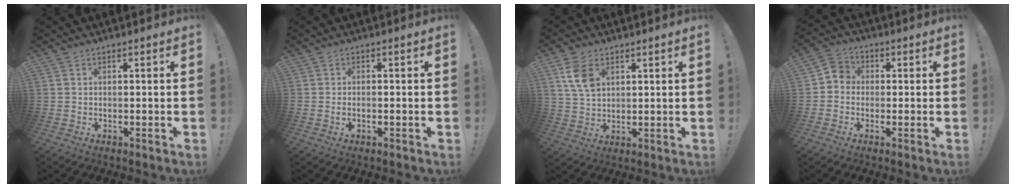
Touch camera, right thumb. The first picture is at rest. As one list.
[{"total": 1.1, "force": [-0.3, 0.4, 1.0], "torque": [-0.018, 0.003, -0.006]}, {"total": 8.5, "force": [3.7, 5.5, 5.4], "torque": [-0.101, -0.004, 0.074]}, {"total": 4.9, "force": [-1.5, 4.3, 1.8], "torque": [-0.045, 0.022, -0.024]}]